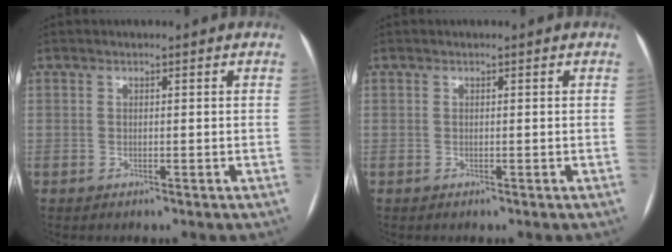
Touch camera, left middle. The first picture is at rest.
{"total": 0.0}